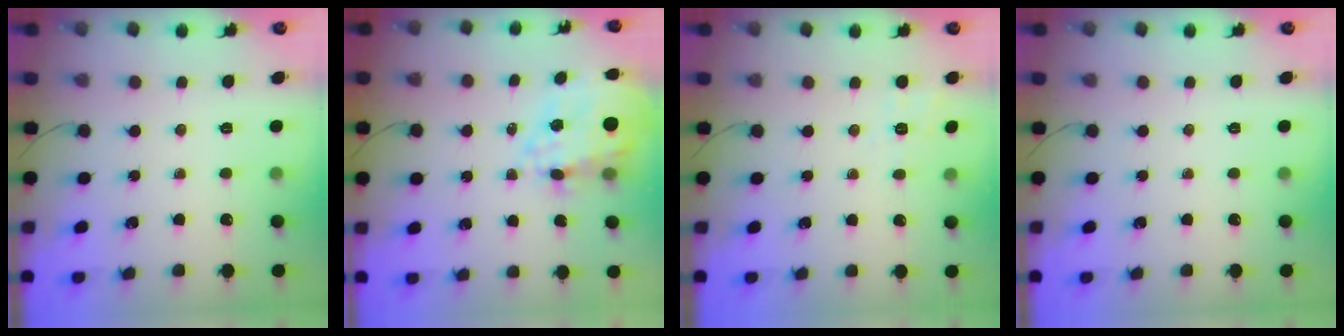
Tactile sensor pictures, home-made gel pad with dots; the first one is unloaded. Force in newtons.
{"total": 13.5, "press": 13.0, "slide": 3.4}
{"total": 2.2, "press": 0.7, "slide": 2.0}
{"total": 0.0}